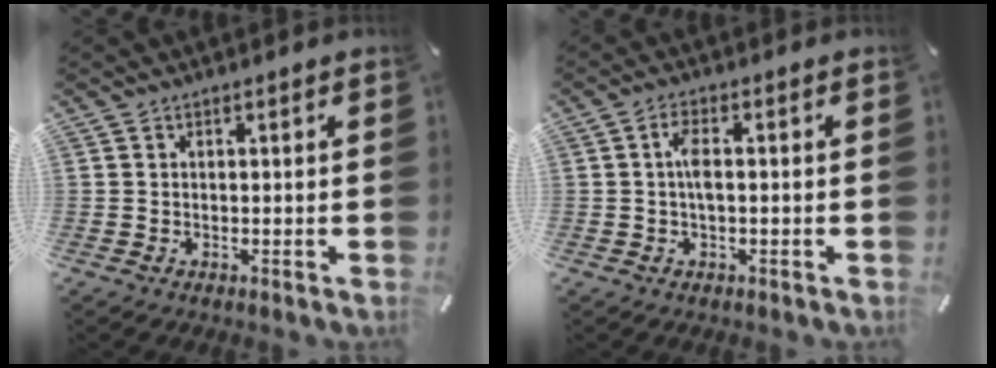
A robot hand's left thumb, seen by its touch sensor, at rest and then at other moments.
{"total": 3.8, "force": [0.0, 1.4, 3.6], "torque": [-0.075, 0.002, -0.003]}